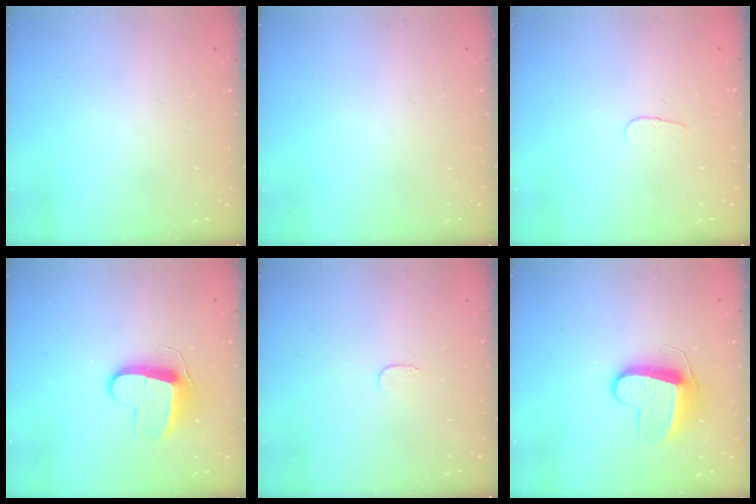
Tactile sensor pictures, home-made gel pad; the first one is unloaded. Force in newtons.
{"total": 0.0}
{"total": 2.9, "press": 2.8, "slide": 0.3}
{"total": 9.8, "press": 9.8, "slide": 0.2}
{"total": 3.0, "press": 3.0, "slide": 0.3}
{"total": 9.4, "press": 9.4, "slide": 0.2}